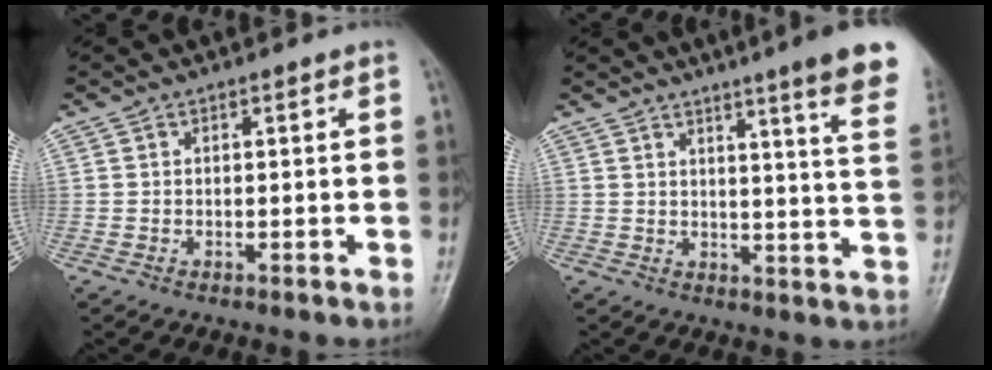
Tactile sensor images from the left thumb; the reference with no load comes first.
{"total": 14.9, "force": [10.2, 0.5, 10.8], "torque": [-0.121, -0.054, 0.110]}